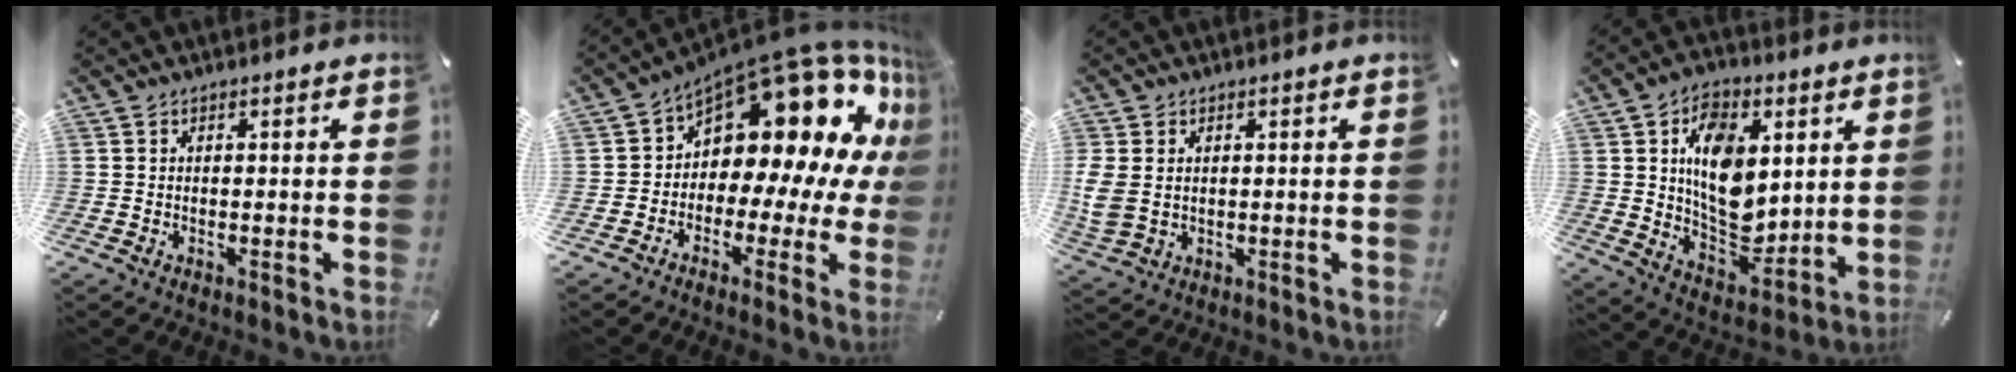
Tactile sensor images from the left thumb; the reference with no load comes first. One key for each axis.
{"total": 16.5, "fx": 8.0, "fy": 9.6, "fz": 10.7, "tx": -0.137, "ty": -0.082, "tz": 0.131}
{"total": 5.4, "fx": 0.8, "fy": 4.2, "fz": 3.3, "tx": -0.082, "ty": 0.002, "tz": 0.017}
{"total": 14.9, "fx": 3.3, "fy": 10.5, "fz": 10.1, "tx": -0.156, "ty": -0.008, "tz": 0.063}